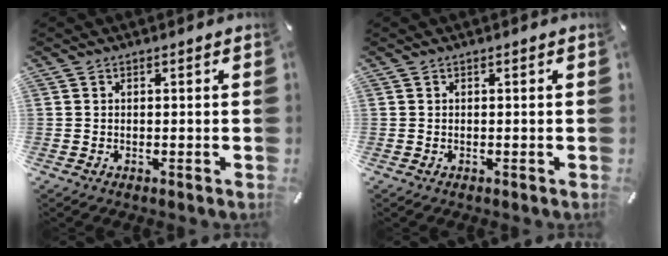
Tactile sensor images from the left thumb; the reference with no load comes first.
{"total": 0.0}